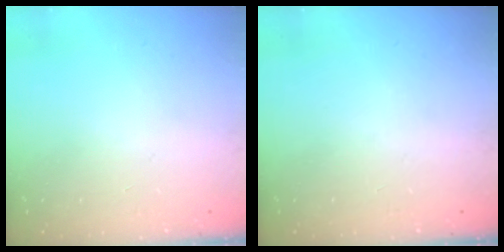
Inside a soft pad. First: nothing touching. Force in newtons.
{"total": 0.0}